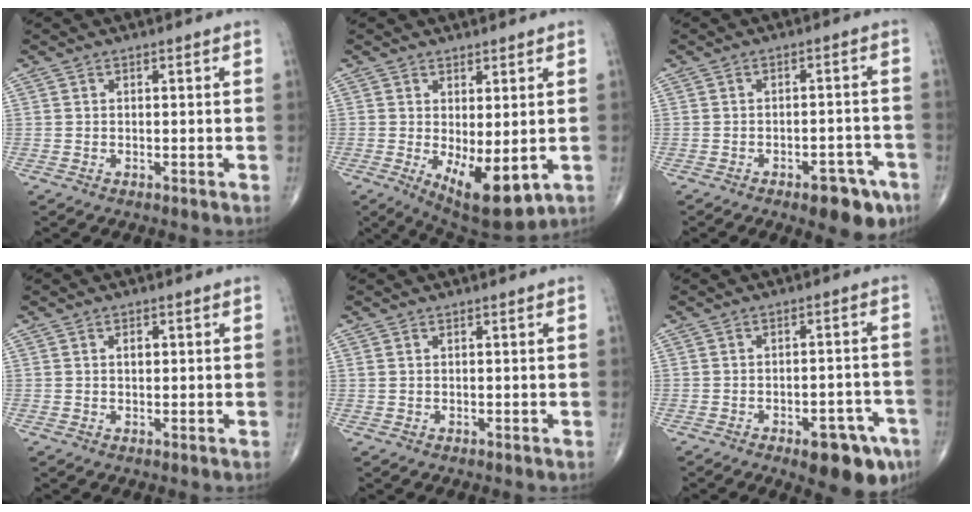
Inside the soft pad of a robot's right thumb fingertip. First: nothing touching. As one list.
[{"total": 10.4, "force": [-1.9, 4.2, 9.3], "torque": [-0.134, -0.022, -0.010]}, {"total": 8.0, "force": [-4.7, 3.5, 5.5], "torque": [-0.050, 0.028, -0.056]}, {"total": 1.6, "force": [0.4, 1.0, 1.2], "torque": [-0.016, 0.000, 0.007]}, {"total": 0.6, "force": [0.4, 0.3, 0.4], "torque": [-0.009, 0.007, 0.009]}, {"total": 10.4, "force": [-5.7, 4.4, 7.5], "torque": [-0.073, 0.030, -0.069]}]